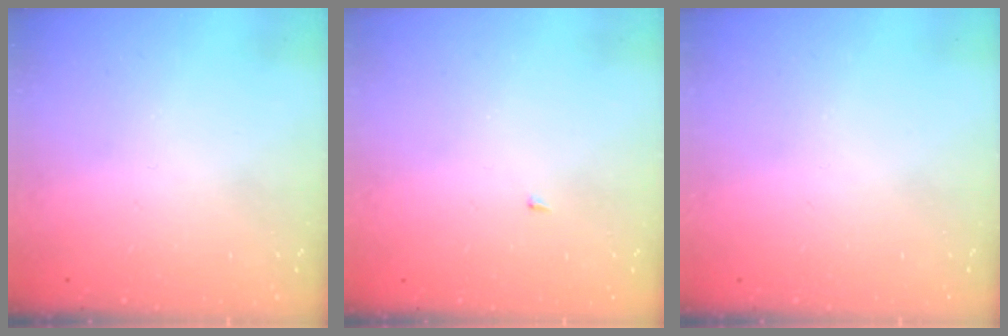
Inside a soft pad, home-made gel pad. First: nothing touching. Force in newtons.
{"total": 1.4, "press": 1.3, "slide": 0.1}
{"total": 0.0}